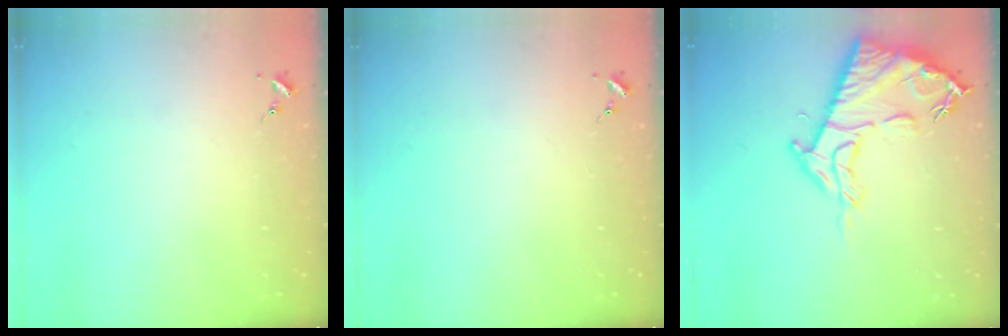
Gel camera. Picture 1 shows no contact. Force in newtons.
{"total": 0.0}
{"total": 15.5, "press": 15.5, "slide": 1.2}